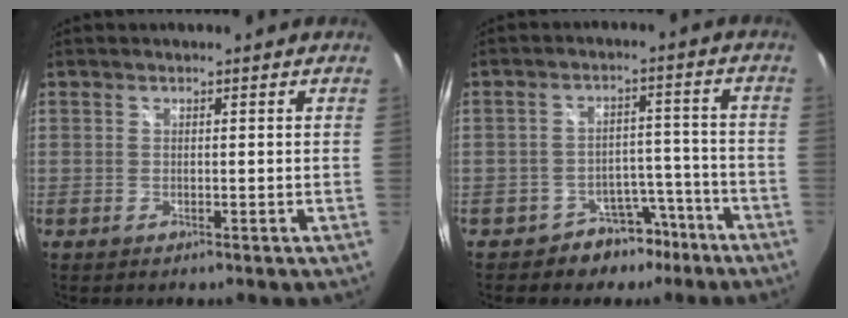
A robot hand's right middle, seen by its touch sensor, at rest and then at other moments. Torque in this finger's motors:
{"motor_torque": [0.71, -1.43, -0.09, -0.02]}